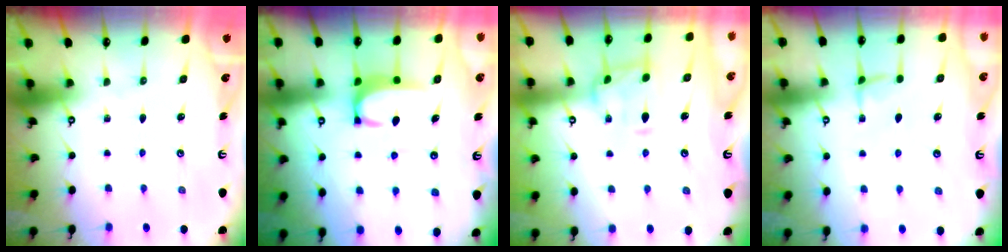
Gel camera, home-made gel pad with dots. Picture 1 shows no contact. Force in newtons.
{"total": 2.0, "press": 1.9, "slide": 0.6}
{"total": 3.6, "press": 3.3, "slide": 1.4}
{"total": 1.5, "press": 1.4, "slide": 0.5}